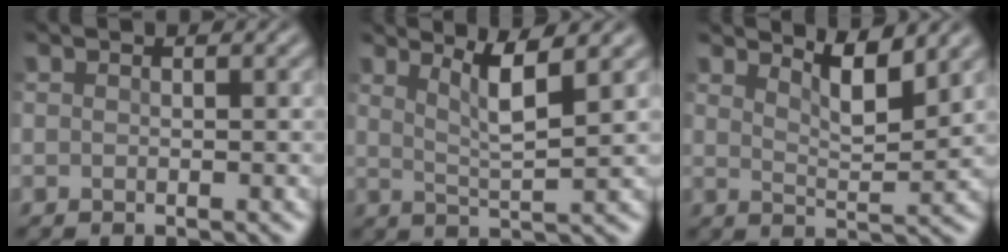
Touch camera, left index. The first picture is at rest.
{"total": 3.6, "force": [1.9, 0.5, 3.0], "torque": [-0.050, -0.005, 0.037]}
{"total": 3.5, "force": [2.6, 0.8, 2.3], "torque": [-0.041, -0.006, 0.043]}